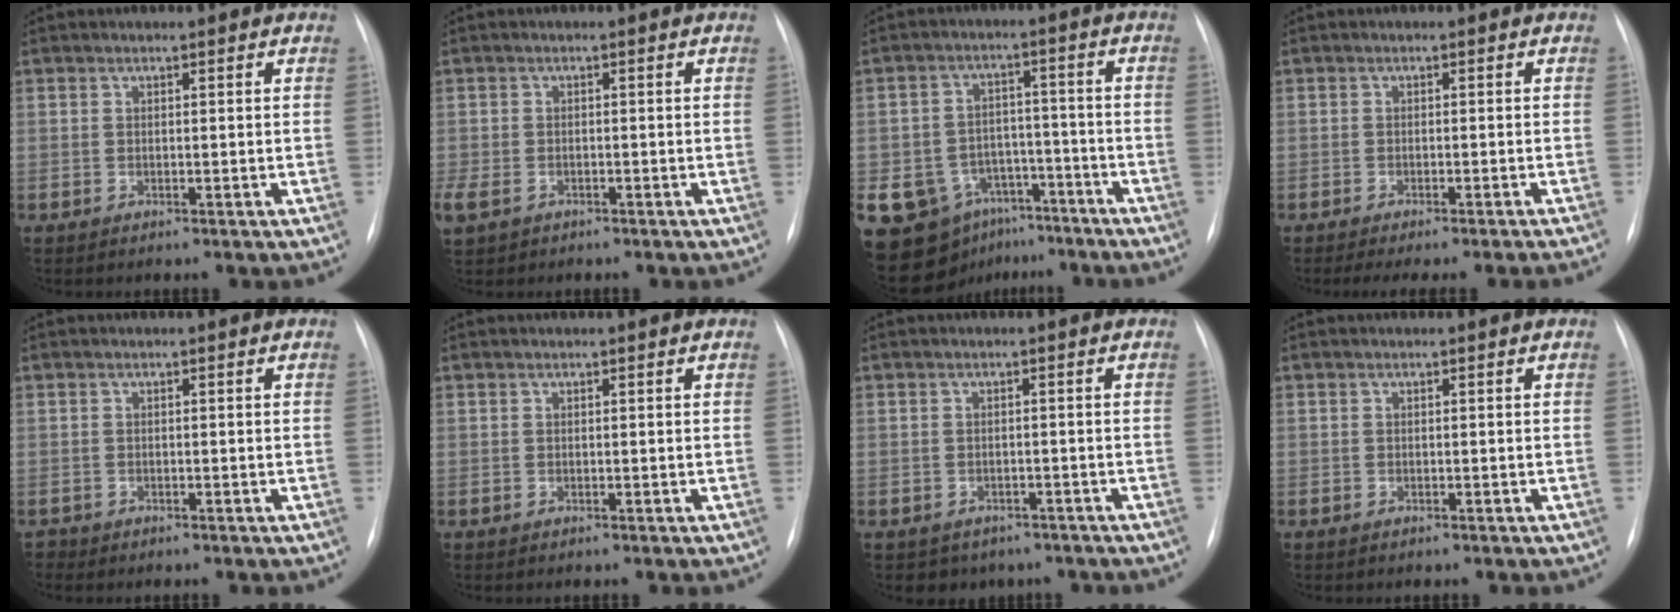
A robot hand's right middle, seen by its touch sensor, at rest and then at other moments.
{"total": 4.0, "force": [-2.3, 2.6, 2.1], "torque": [-0.043, -0.007, -0.036]}
{"total": 14.1, "force": [-7.9, 10.6, 4.9], "torque": [-0.096, 0.038, -0.111]}
{"total": 8.3, "force": [-7.3, -1.0, 3.7], "torque": [-0.024, -0.018, -0.093]}
{"total": 0.7, "force": [-0.6, 0.3, -0.2], "torque": [0.007, 0.000, -0.011]}
{"total": 0.0}
{"total": 4.7, "force": [-3.6, 3.0, 0.4], "torque": [-0.001, 0.014, -0.040]}
{"total": 0.0}